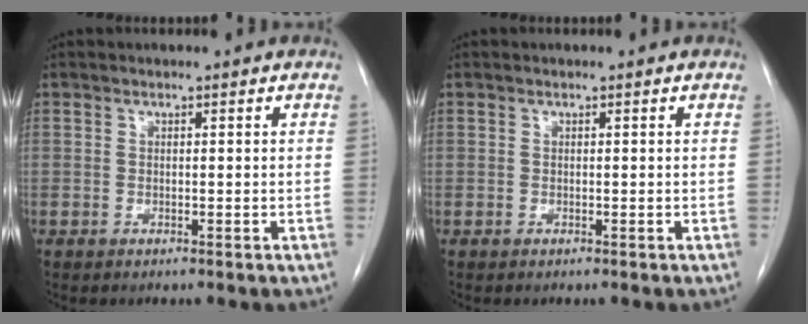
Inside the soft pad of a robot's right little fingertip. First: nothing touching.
{"total": 0.0}